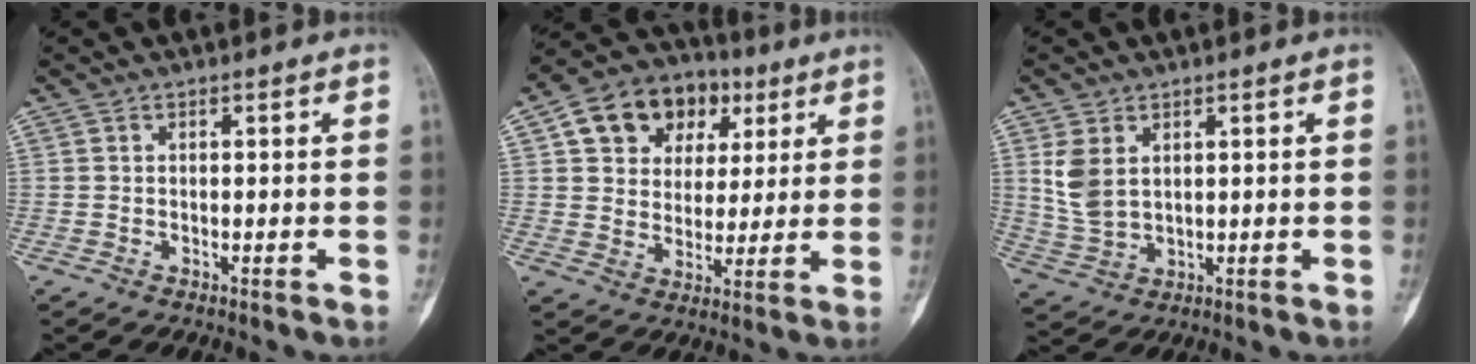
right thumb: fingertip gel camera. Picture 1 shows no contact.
{"total": 15.0, "force": [5.9, 11.6, 7.4], "torque": [-0.076, 0.003, 0.094]}
{"total": 6.5, "force": [2.1, 4.3, 4.4], "torque": [-0.084, -0.008, 0.055]}